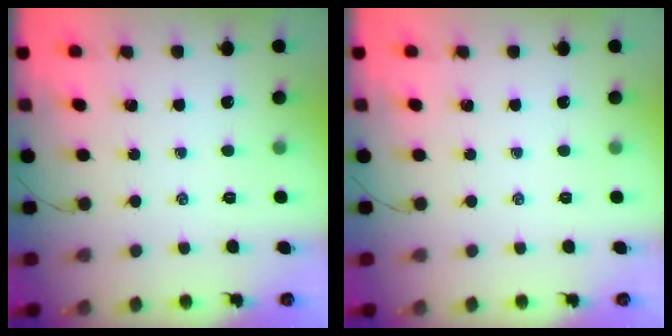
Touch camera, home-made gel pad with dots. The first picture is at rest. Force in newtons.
{"total": 0.0}